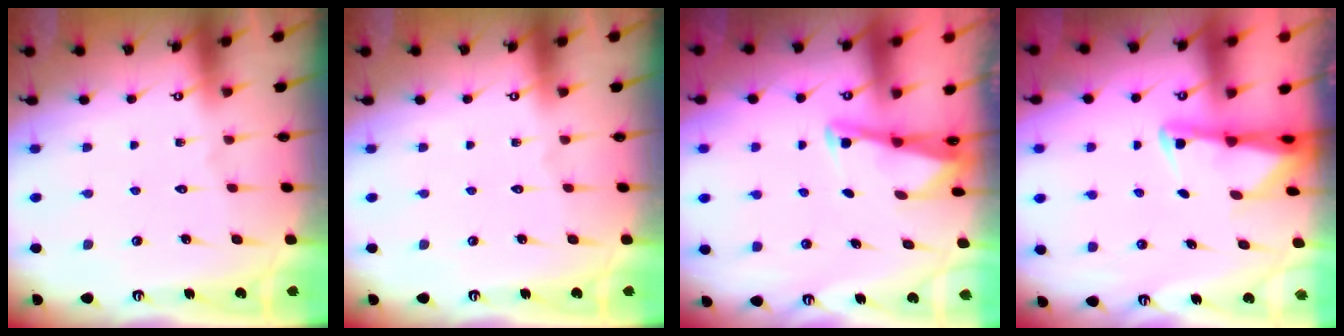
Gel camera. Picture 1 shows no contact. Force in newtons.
{"total": 0.0}
{"total": 2.6, "press": 2.6, "slide": 0.1}
{"total": 2.4, "press": 2.3, "slide": 0.5}